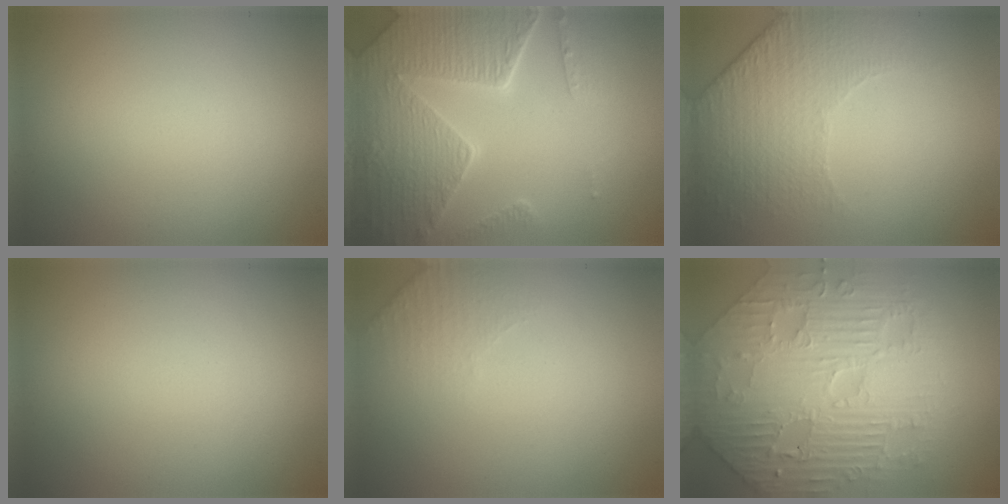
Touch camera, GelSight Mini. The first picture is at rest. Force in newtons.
{"total": 8.4, "press": 6.1, "slide": 5.7}
{"total": 4.8, "press": 3.4, "slide": 3.3}
{"total": 0.0}
{"total": 1.6, "press": 1.5, "slide": 0.4}
{"total": 8.9, "press": 6.8, "slide": 5.7}